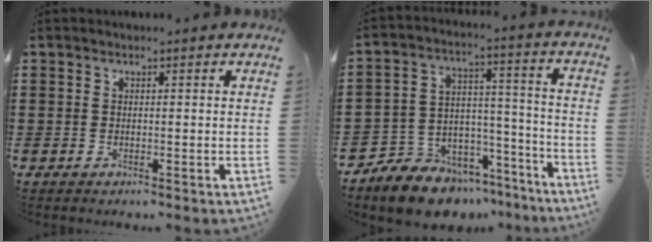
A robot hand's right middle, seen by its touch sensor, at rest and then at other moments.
{"total": 8.7, "force": [-8.0, 3.5, 0.3], "torque": [-0.010, 0.020, -0.150]}